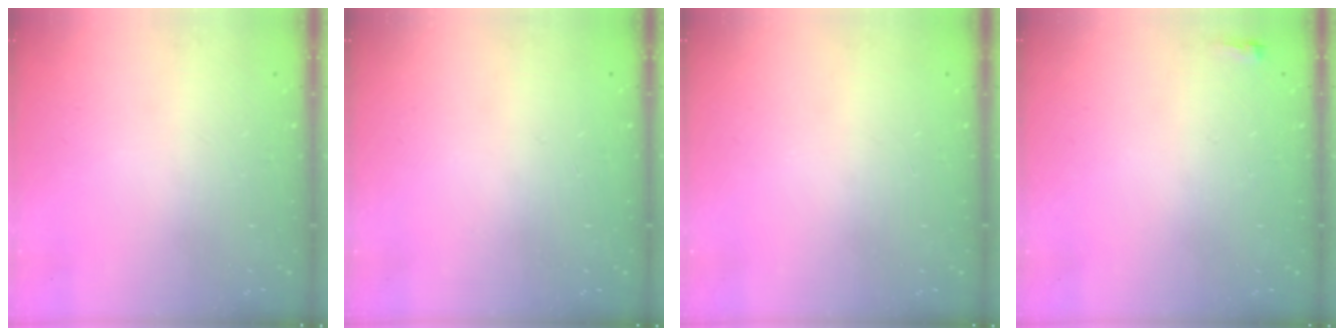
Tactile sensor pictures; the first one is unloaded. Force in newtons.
{"total": 0.0}
{"total": 0.0}
{"total": 2.1, "press": 2.0, "slide": 0.5}